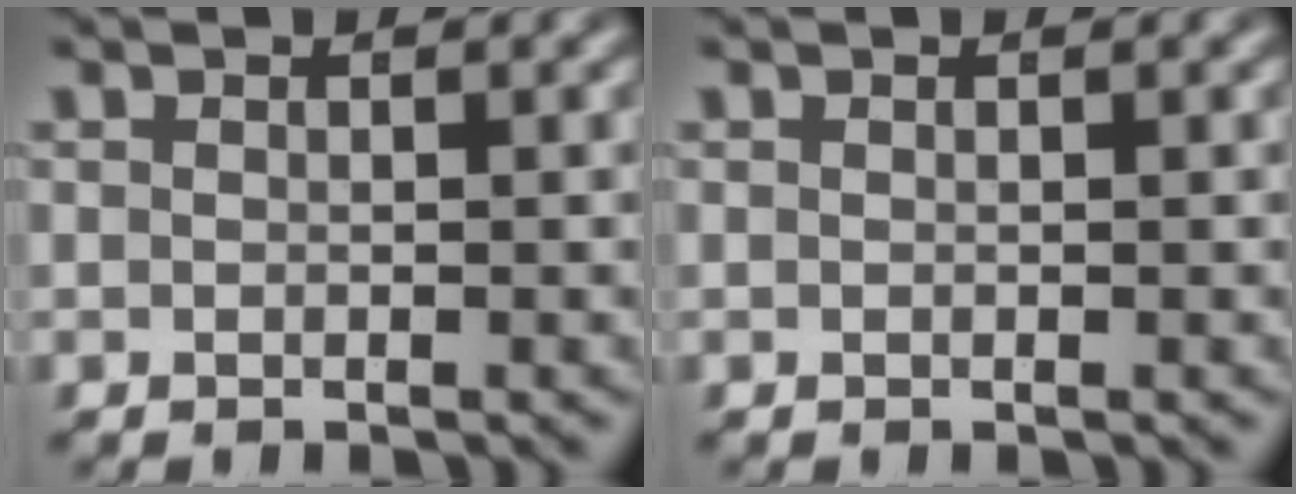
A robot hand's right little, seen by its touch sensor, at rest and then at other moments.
{"total": 0.0}